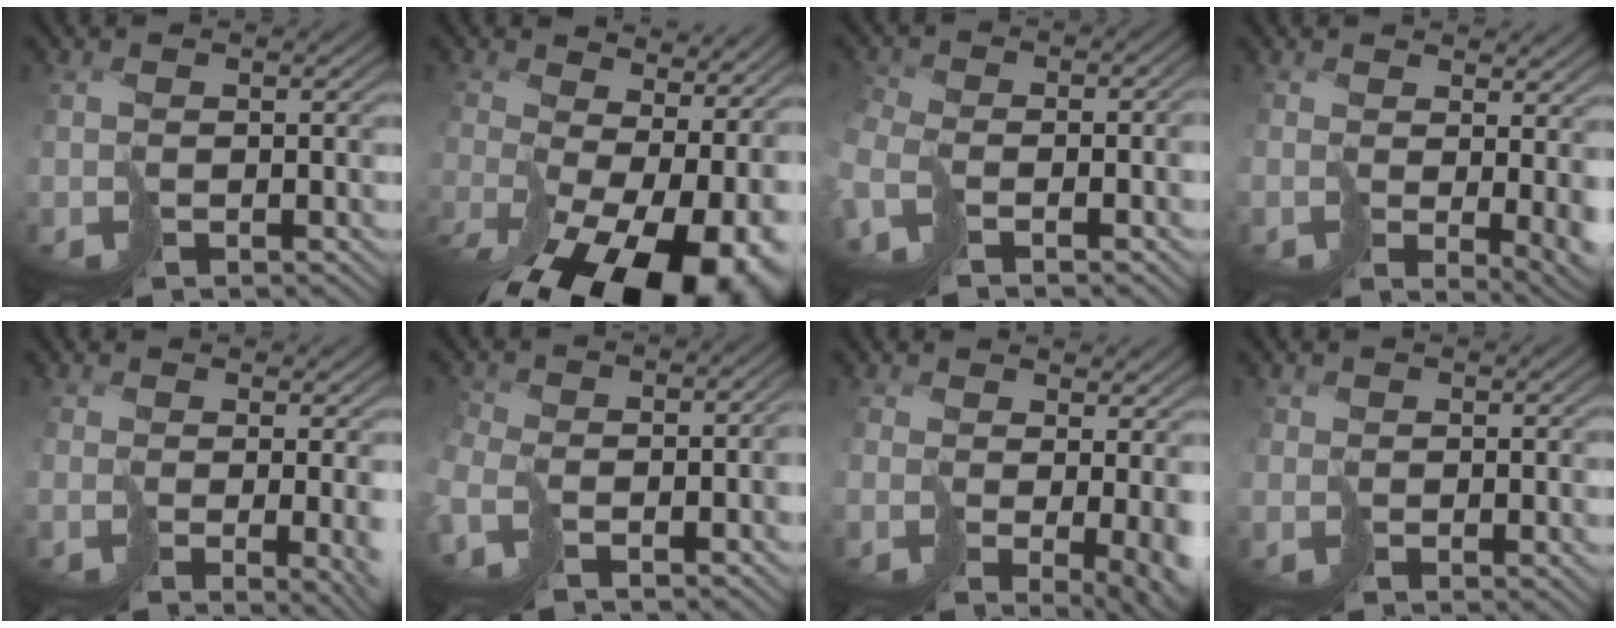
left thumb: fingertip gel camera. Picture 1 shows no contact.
{"total": 16.0, "force": [-5.6, 8.4, 12.5], "torque": [-0.205, -0.045, -0.046]}
{"total": 5.5, "force": [-3.9, 1.7, 3.5], "torque": [-0.079, -0.015, -0.063]}
{"total": 3.4, "force": [0.6, 1.5, 3.0], "torque": [-0.038, -0.024, 0.021]}
{"total": 3.6, "force": [-0.3, 0.4, 3.5], "torque": [-0.048, -0.020, 0.017]}
{"total": 5.9, "force": [-4.0, 2.1, 3.9], "torque": [-0.076, -0.017, -0.061]}
{"total": 5.9, "force": [0.1, 1.8, 5.6], "torque": [-0.090, -0.026, 0.019]}
{"total": 1.1, "force": [0.5, -0.1, -1.0], "torque": [0.020, 0.000, 0.006]}